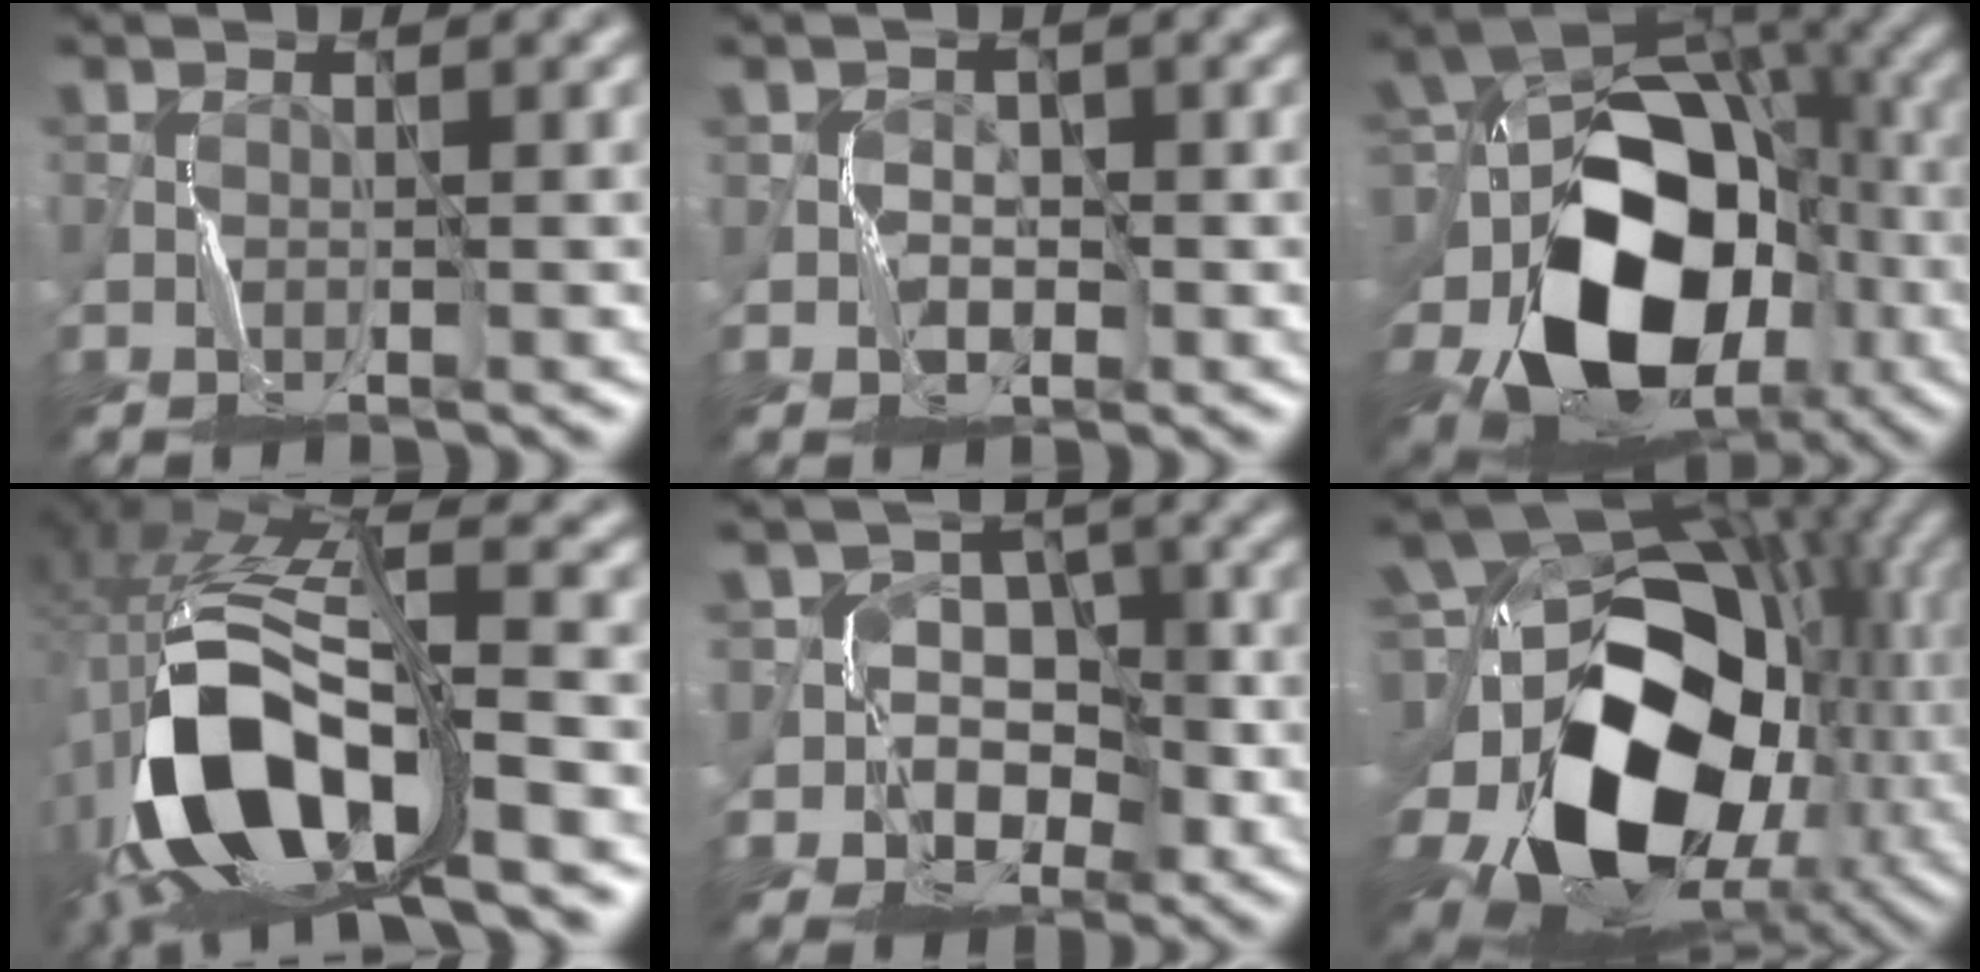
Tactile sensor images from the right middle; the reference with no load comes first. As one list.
[{"total": 1.9, "force": [-0.5, 1.7, 0.7], "torque": [-0.005, -0.002, -0.007]}, {"total": 15.8, "force": [-5.1, 10.8, 10.3], "torque": [-0.155, -0.005, -0.097]}, {"total": 14.2, "force": [-5.3, 5.9, 11.7], "torque": [-0.243, 0.003, -0.094]}, {"total": 7.4, "force": [-2.8, 6.4, 2.4], "torque": [-0.014, 0.008, -0.071]}, {"total": 16.9, "force": [-2.9, 12.3, 11.2], "torque": [-0.176, -0.005, -0.054]}]